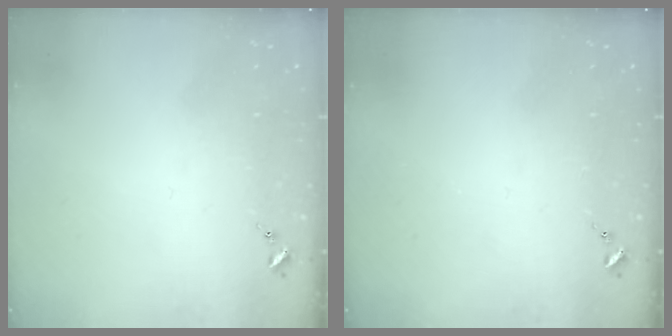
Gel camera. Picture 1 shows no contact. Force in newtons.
{"total": 0.0}